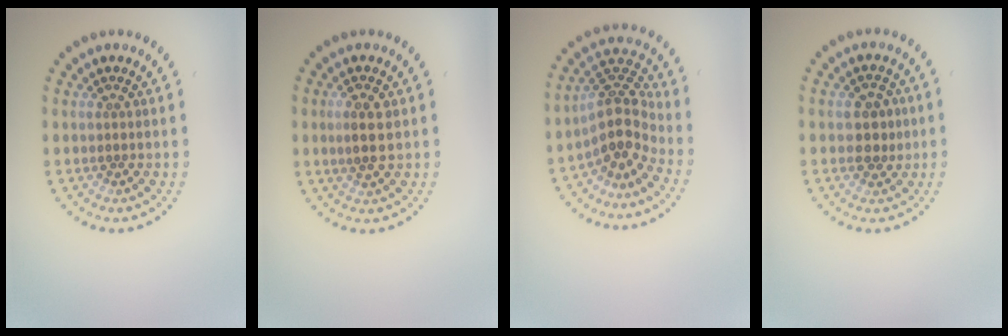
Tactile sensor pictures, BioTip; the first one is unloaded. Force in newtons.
{"total": 2.4, "press": 2.3, "slide": 0.6}
{"total": 4.2, "press": 3.1, "slide": 2.8}
{"total": 2.4, "press": 2.4, "slide": 0.5}